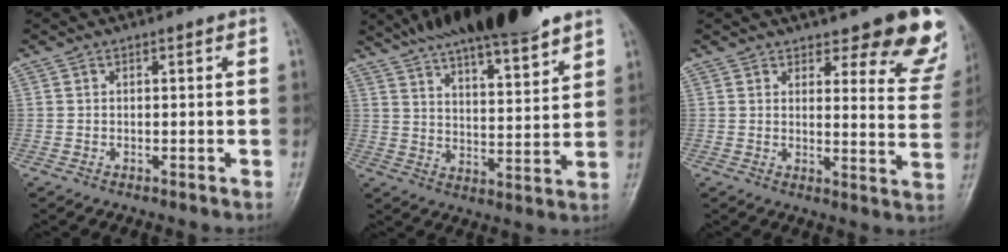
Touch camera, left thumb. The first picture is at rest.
{"total": 18.9, "force": [14.3, 4.5, 11.6], "torque": [-0.163, -0.044, 0.234]}
{"total": 13.2, "force": [9.8, 4.6, 7.5], "torque": [-0.033, -0.062, 0.100]}